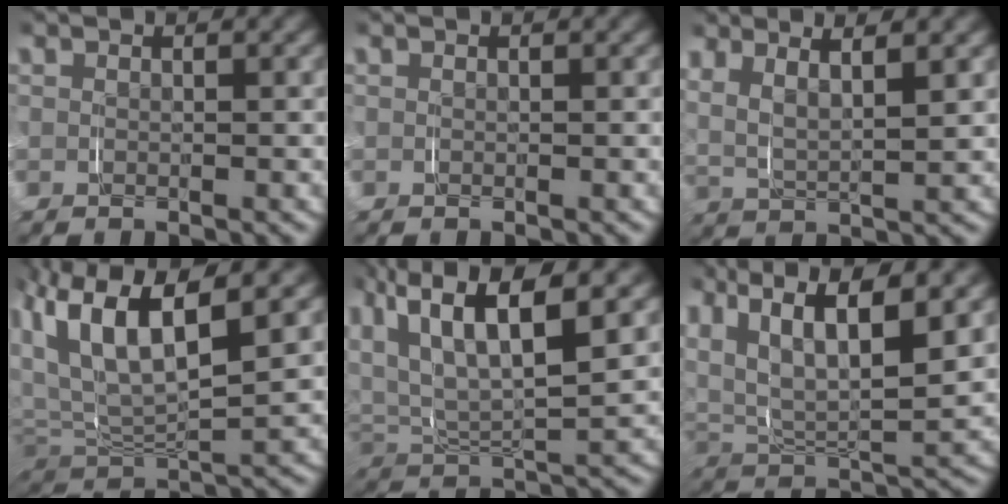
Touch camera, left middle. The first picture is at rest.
{"total": 0.0}
{"total": 6.4, "force": [2.6, 3.7, 4.5], "torque": [-0.100, 0.002, 0.041]}
{"total": 8.6, "force": [2.7, 4.6, 6.7], "torque": [-0.148, 0.009, 0.048]}
{"total": 8.8, "force": [3.4, 4.6, 6.7], "torque": [-0.149, -0.001, 0.063]}
{"total": 10.8, "force": [4.1, 6.4, 7.7], "torque": [-0.162, 0.005, 0.064]}